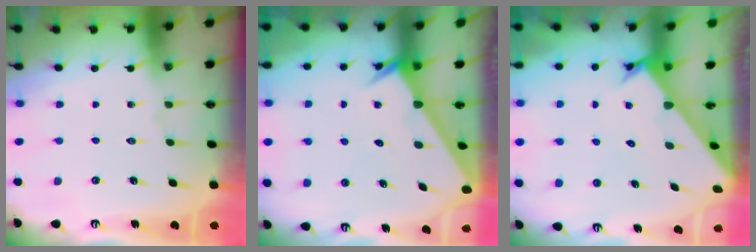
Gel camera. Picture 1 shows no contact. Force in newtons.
{"total": 2.6, "press": 2.6, "slide": 0.1}
{"total": 2.1, "press": 2.1, "slide": 0.2}